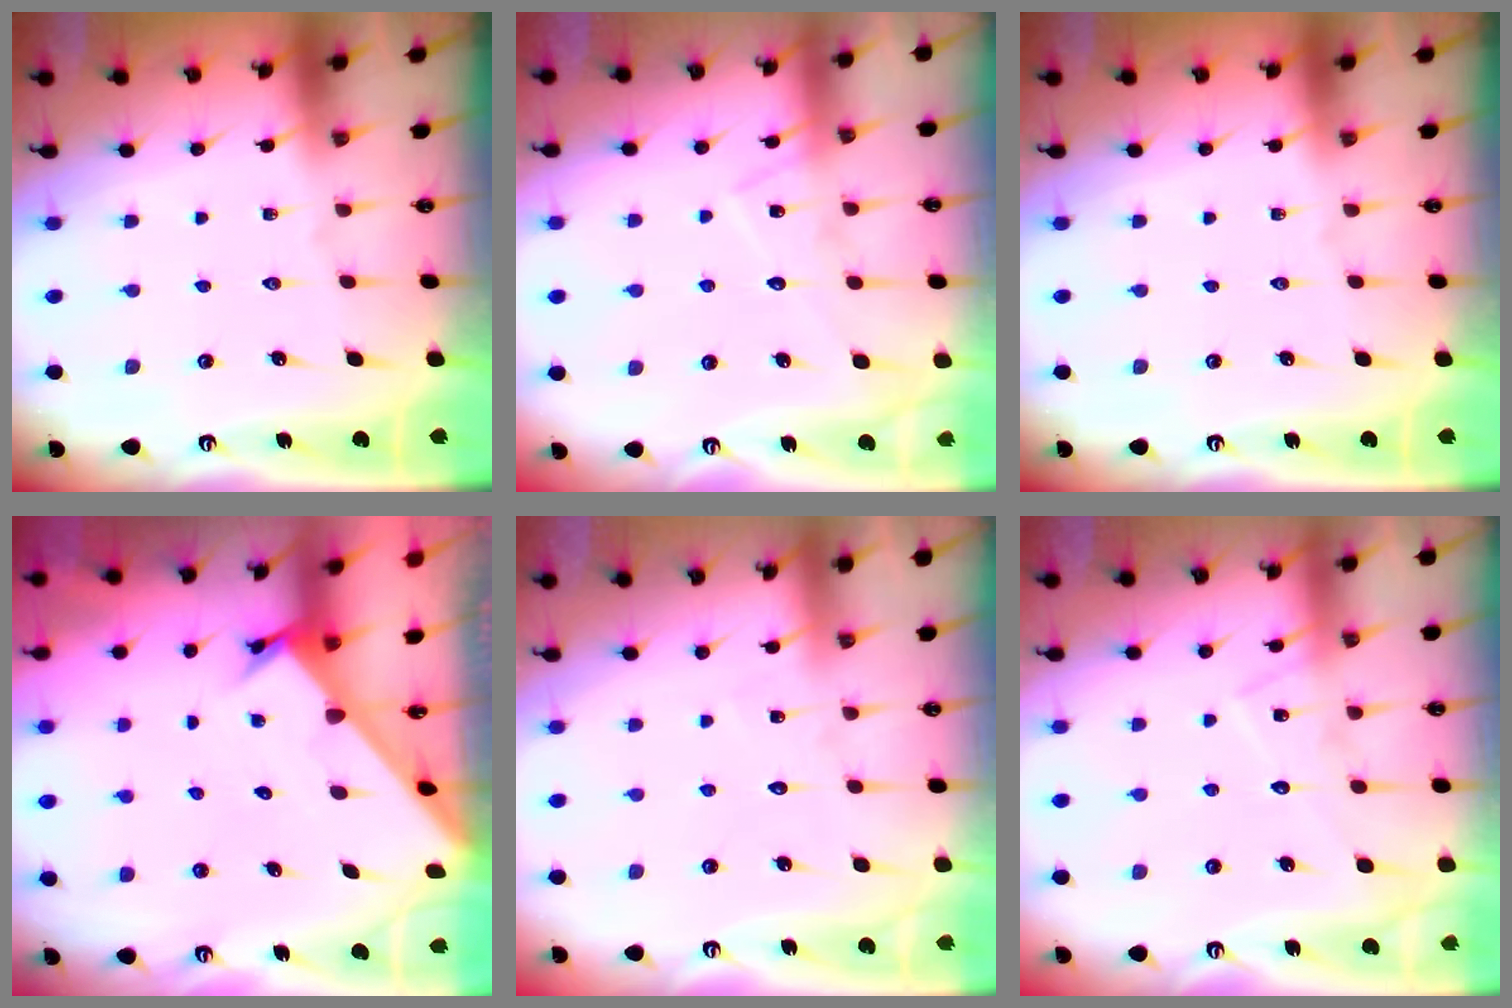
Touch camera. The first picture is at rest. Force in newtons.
{"total": 10.3, "press": 10.2, "slide": 0.8}
{"total": 0.0}
{"total": 2.3, "press": 2.3, "slide": 0.2}
{"total": 4.9, "press": 4.9, "slide": 0.4}
{"total": 10.3, "press": 10.2, "slide": 0.8}